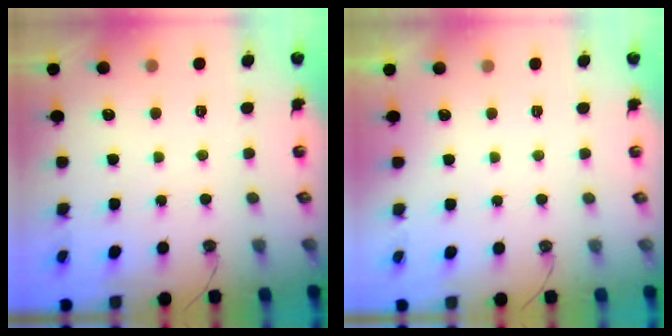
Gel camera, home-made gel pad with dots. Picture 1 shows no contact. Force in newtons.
{"total": 0.0}